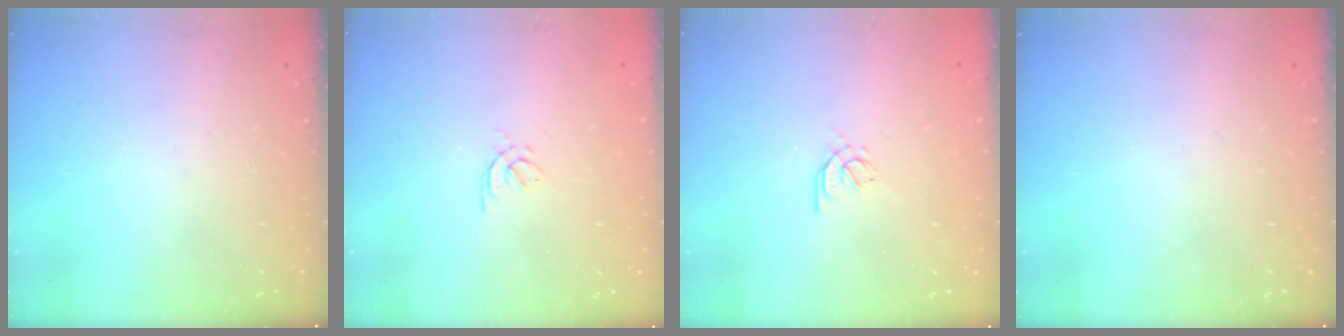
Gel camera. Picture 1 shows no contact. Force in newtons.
{"total": 2.1, "press": 2.0, "slide": 0.6}
{"total": 2.4, "press": 2.4, "slide": 0.6}
{"total": 0.0}